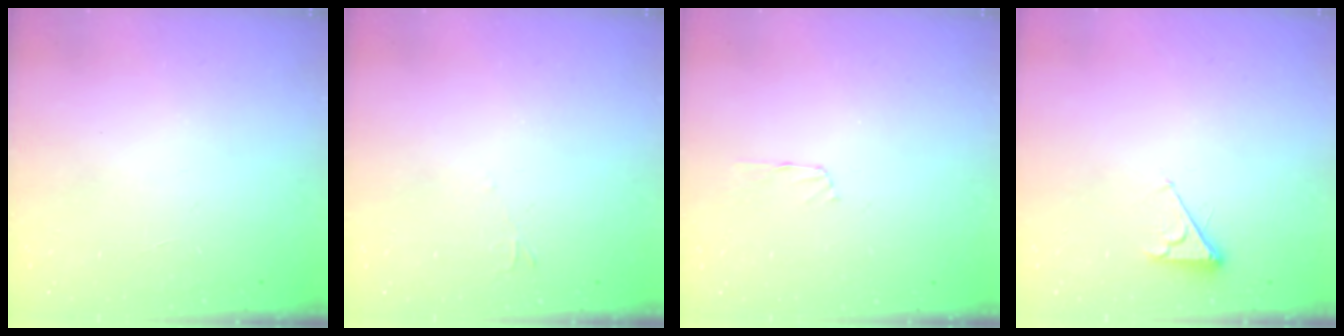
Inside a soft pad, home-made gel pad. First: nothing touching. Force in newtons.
{"total": 2.2, "press": 2.2, "slide": 0.4}
{"total": 3.0, "press": 2.9, "slide": 0.4}
{"total": 3.5, "press": 3.5, "slide": 0.6}